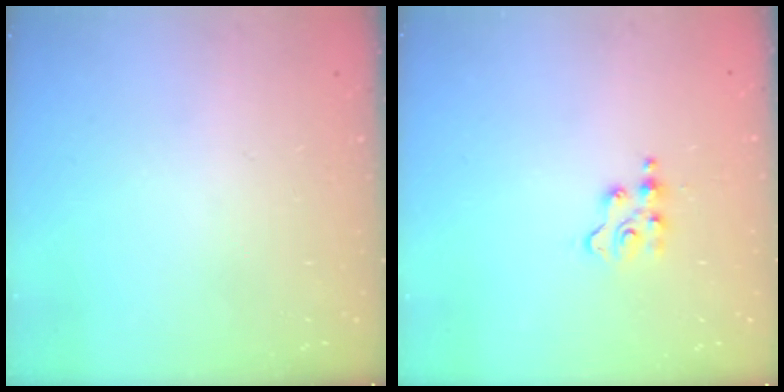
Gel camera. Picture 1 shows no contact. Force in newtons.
{"total": 3.5, "press": 3.5, "slide": 0.4}